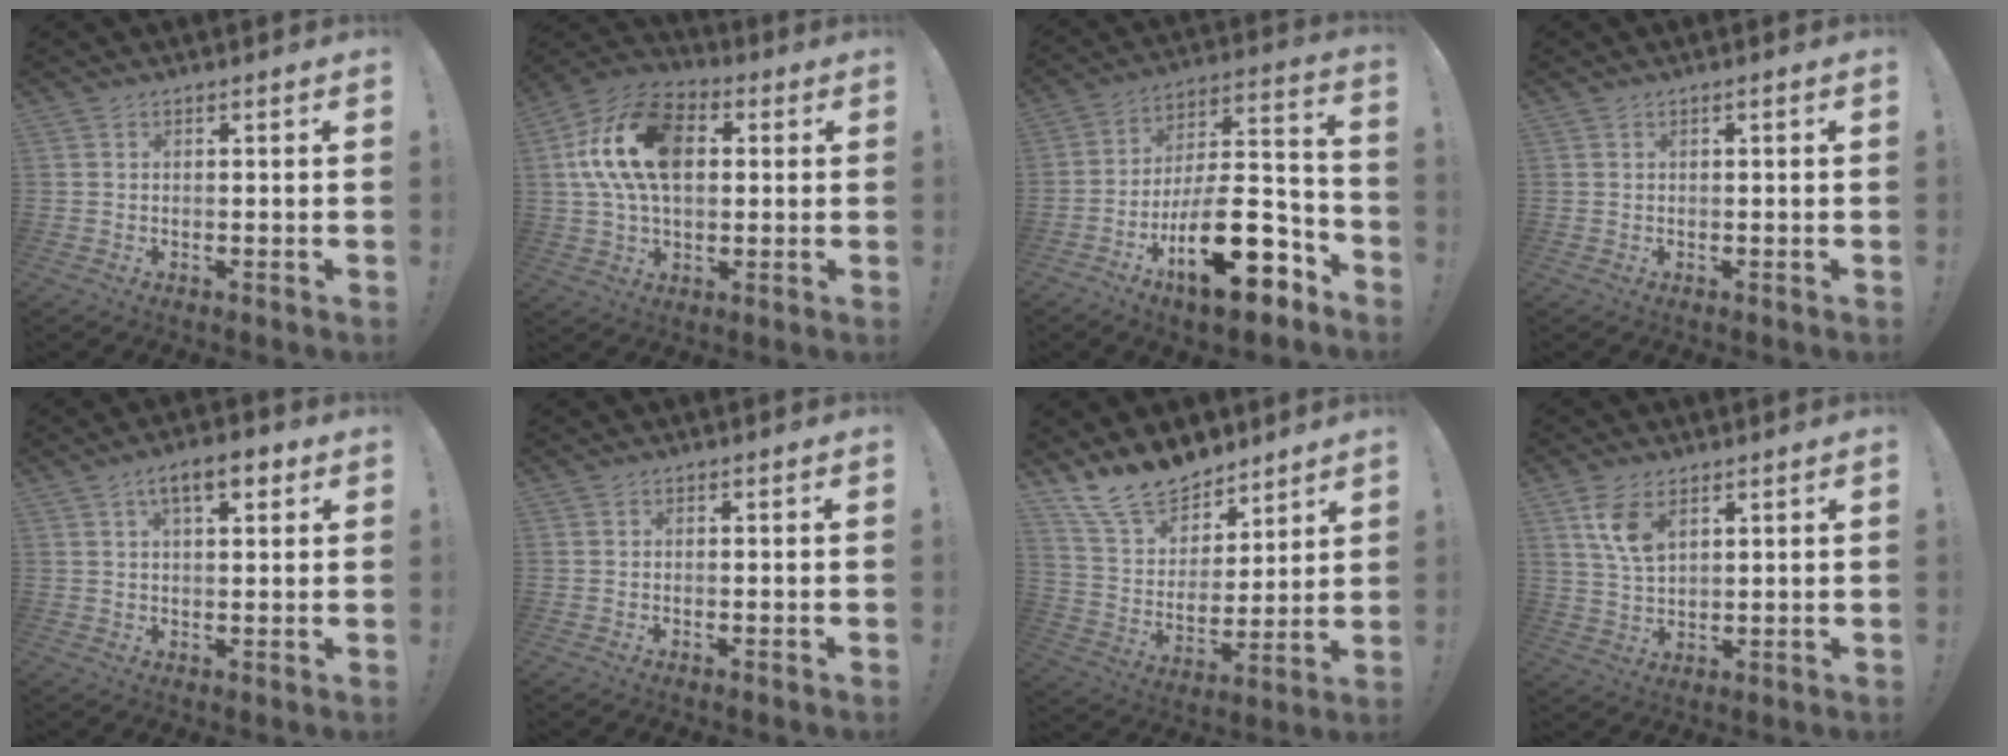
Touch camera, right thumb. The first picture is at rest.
{"total": 19.2, "force": [3.8, 12.4, 14.1], "torque": [-0.252, 0.007, 0.070]}
{"total": 24.6, "force": [-10.7, 10.2, 19.6], "torque": [-0.314, 0.064, -0.167]}
{"total": 0.7, "force": [0.0, -0.1, 0.7], "torque": [-0.010, -0.001, -0.001]}
{"total": 7.6, "force": [3.7, 2.8, 6.0], "torque": [-0.085, -0.007, 0.059]}
{"total": 0.0}
{"total": 15.8, "force": [12.8, 7.8, 4.8], "torque": [-0.102, -0.098, 0.244]}
{"total": 7.9, "force": [4.1, 4.1, 5.3], "torque": [-0.100, -0.014, 0.075]}